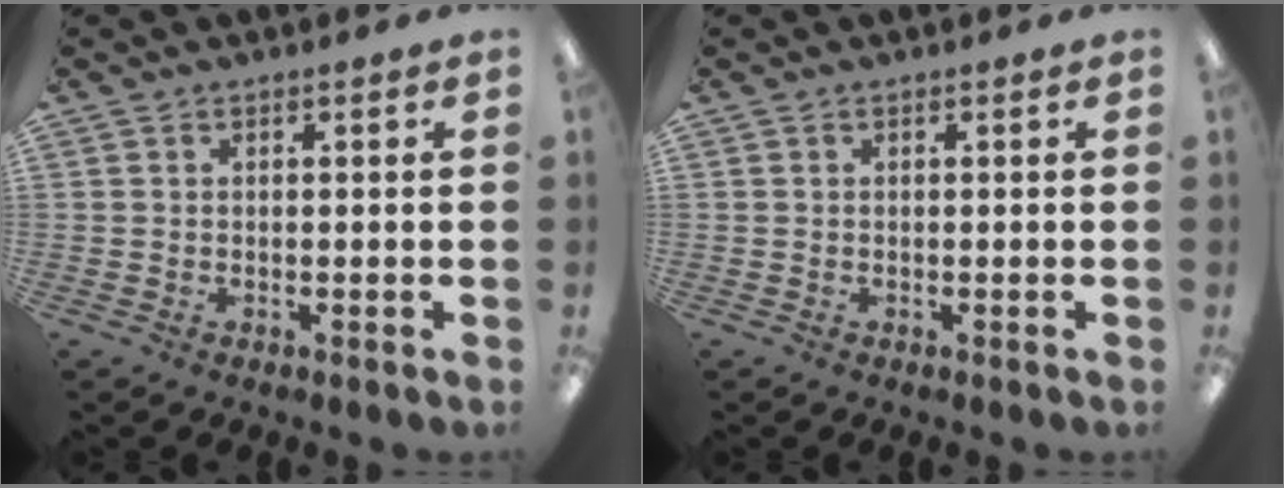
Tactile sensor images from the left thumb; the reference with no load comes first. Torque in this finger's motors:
{"motor_torque": [0.00, 0.00, 0.00, 0.00, 0.00]}